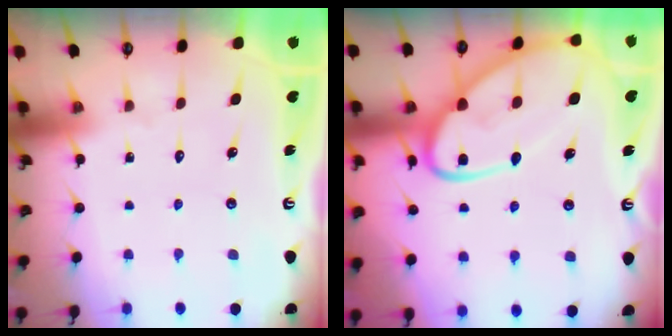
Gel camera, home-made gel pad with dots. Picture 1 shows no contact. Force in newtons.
{"total": 15.0, "press": 14.9, "slide": 1.4}